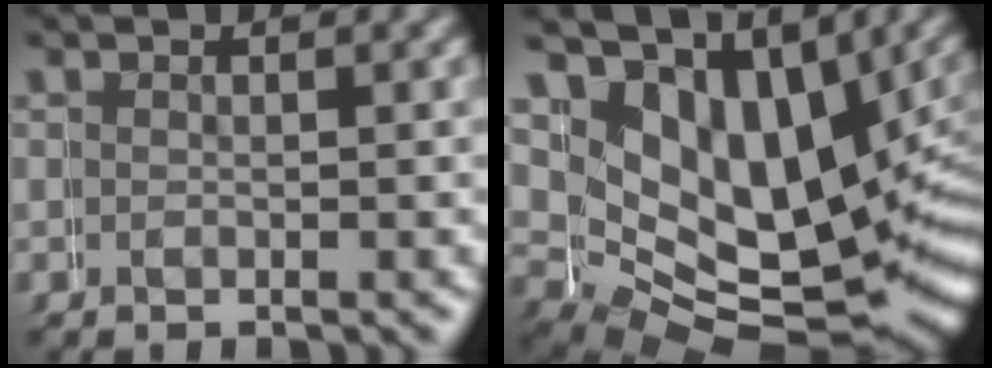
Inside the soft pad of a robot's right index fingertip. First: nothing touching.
{"total": 15.7, "force": [1.0, 11.6, 10.5], "torque": [-0.192, -0.052, 0.033]}